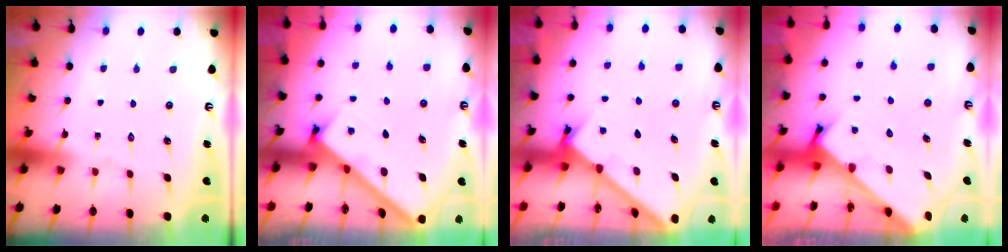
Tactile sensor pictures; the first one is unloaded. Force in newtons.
{"total": 2.5, "press": 2.5, "slide": 0.3}
{"total": 1.8, "press": 1.8, "slide": 0.2}
{"total": 2.4, "press": 2.4, "slide": 0.2}